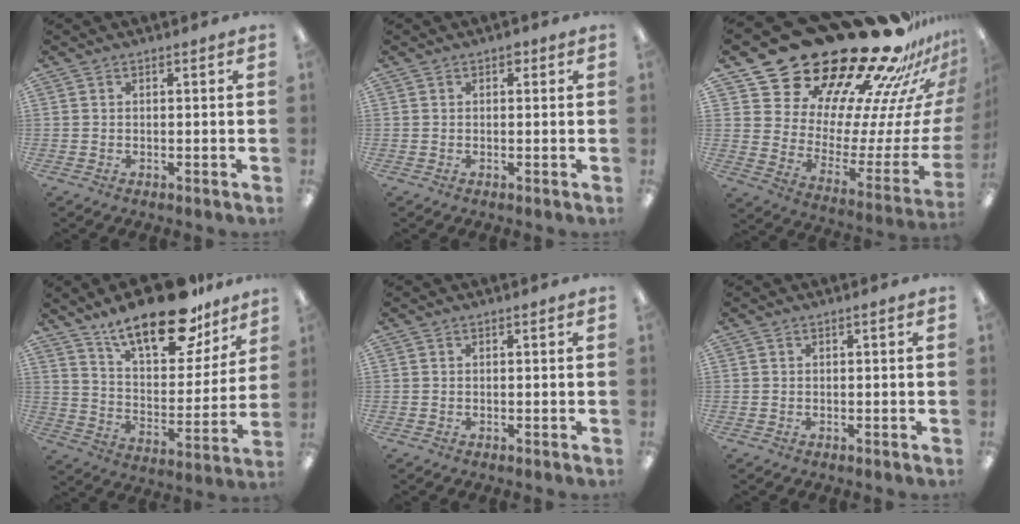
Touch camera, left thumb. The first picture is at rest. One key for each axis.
{"total": 1.3, "fx": 0.7, "fy": 0.9, "fz": 0.7, "tx": -0.007, "ty": 0.001, "tz": 0.010}
{"total": 29.4, "fx": 25.2, "fy": 10.4, "fz": 11.1, "tx": -0.138, "ty": -0.224, "tz": 0.459}
{"total": 22.0, "fx": 15.6, "fy": 8.8, "fz": 12.7, "tx": -0.193, "ty": -0.099, "tz": 0.267}
{"total": 0.0}
{"total": 0.0}